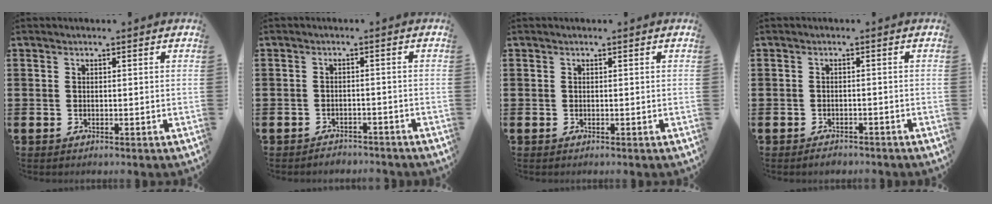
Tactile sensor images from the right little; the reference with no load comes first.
{"total": 1.6, "force": [-1.6, 0.1, -0.1], "torque": [-0.003, 0.004, -0.035]}
{"total": 0.0}
{"total": 1.1, "force": [-1.1, 0.2, 0.2], "torque": [-0.006, -0.002, -0.021]}